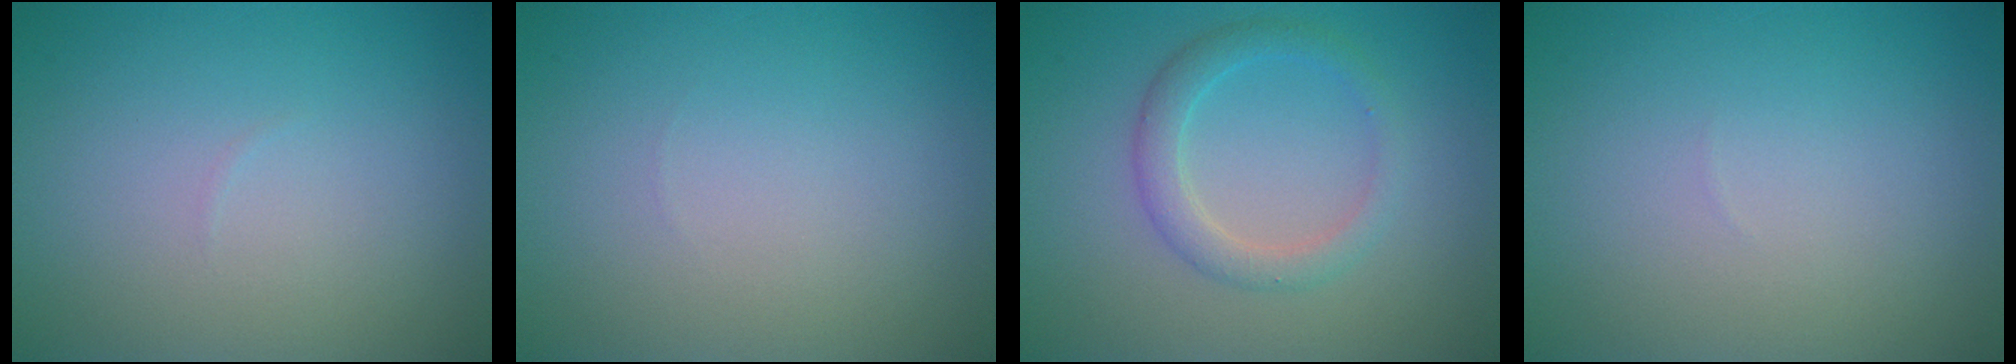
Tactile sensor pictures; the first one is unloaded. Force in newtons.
{"total": 0.0}
{"total": 2.6, "press": 2.6, "slide": 0.0}
{"total": 0.0}